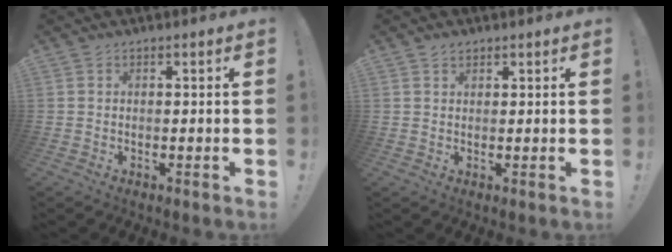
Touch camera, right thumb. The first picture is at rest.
{"total": 1.5, "force": [1.2, 0.8, 0.4], "torque": [0.000, -0.004, 0.020]}